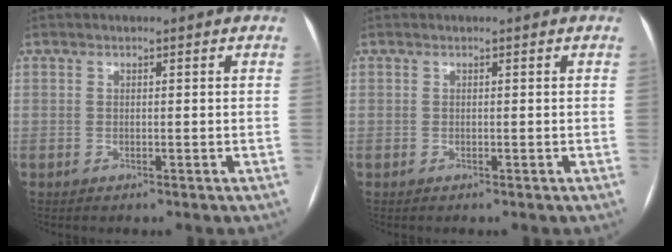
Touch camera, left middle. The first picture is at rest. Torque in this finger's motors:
{"motor_torque": [0.00, 0.00, 0.00, 0.00]}